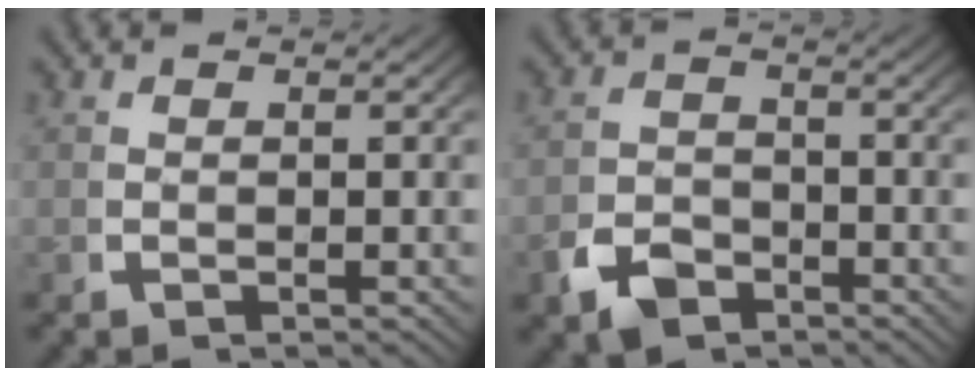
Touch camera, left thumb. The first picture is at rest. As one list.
[{"total": 4.1, "force": [-3.0, 2.4, 1.5], "torque": [-0.023, -0.012, -0.051]}]